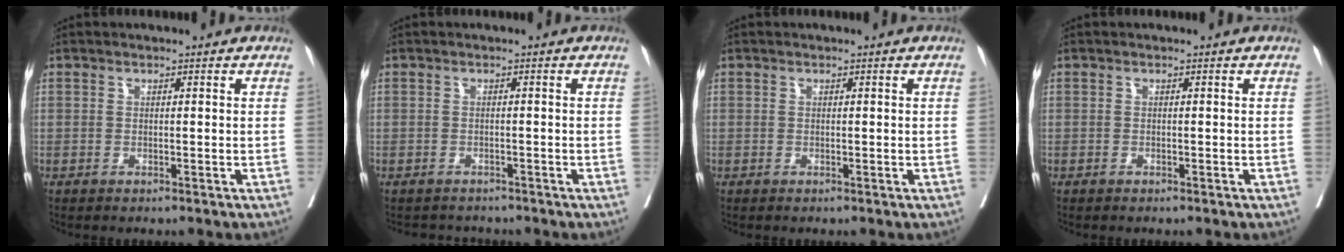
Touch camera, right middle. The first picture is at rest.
{"total": 3.1, "force": [-2.9, 1.1, 0.0], "torque": [0.000, -0.003, -0.043]}
{"total": 0.0}
{"total": 0.0}